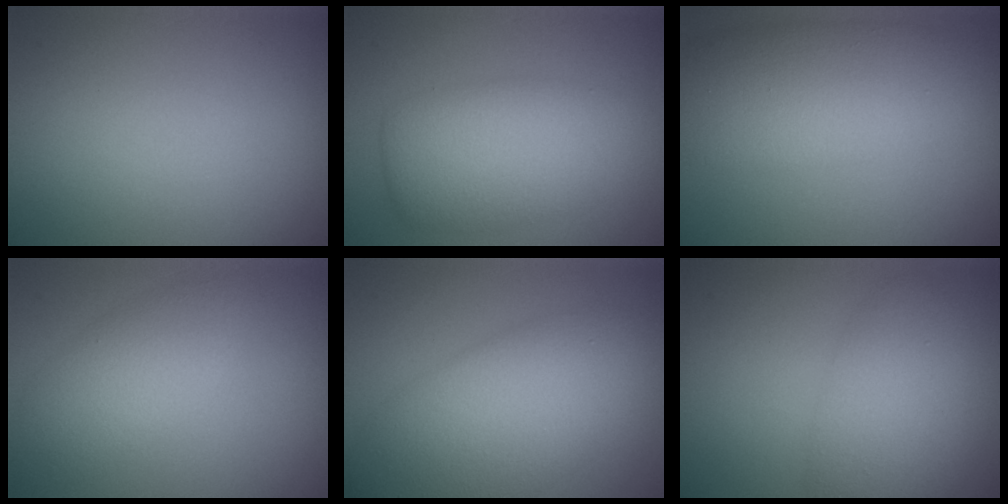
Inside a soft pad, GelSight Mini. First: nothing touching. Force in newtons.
{"total": 6.0, "press": 6.0, "slide": 0.1}
{"total": 7.0, "press": 7.0, "slide": 0.3}
{"total": 3.8, "press": 3.8, "slide": 0.1}
{"total": 8.9, "press": 8.9, "slide": 0.5}
{"total": 5.3, "press": 5.3, "slide": 0.1}